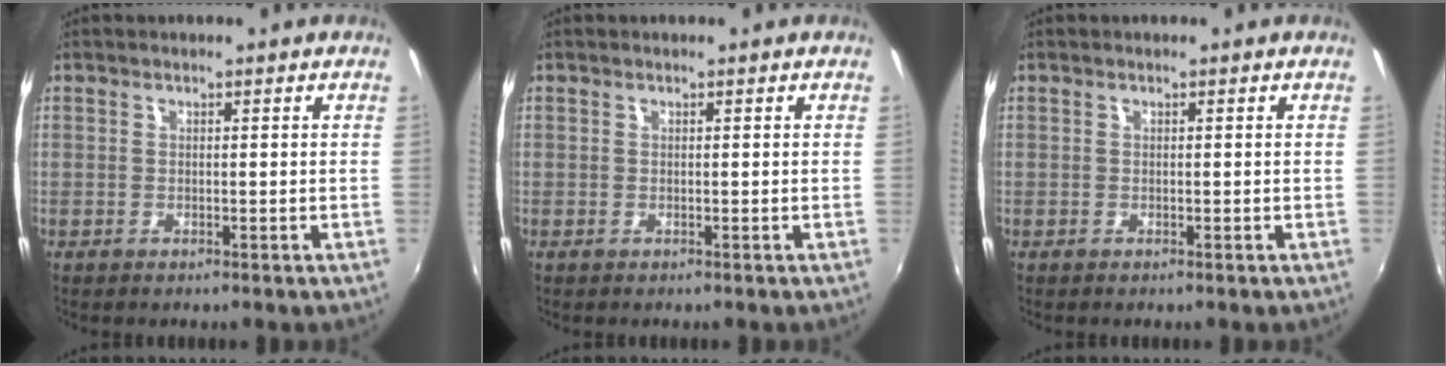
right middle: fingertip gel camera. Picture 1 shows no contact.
{"total": 0.0}
{"total": 0.0}